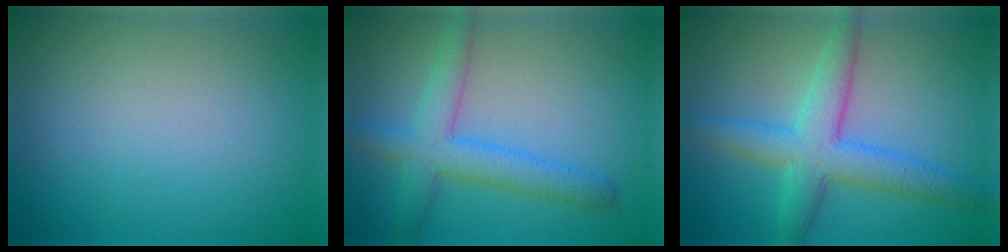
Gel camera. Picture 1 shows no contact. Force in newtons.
{"total": 4.6, "press": 4.6, "slide": 0.1}
{"total": 5.5, "press": 5.5, "slide": 0.0}